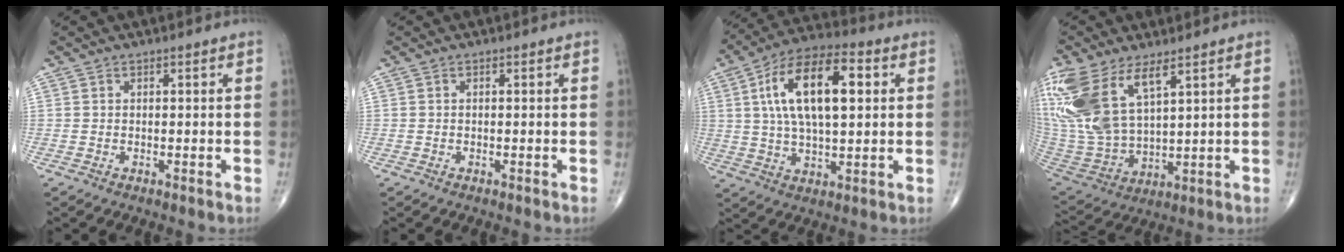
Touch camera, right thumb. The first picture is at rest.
{"total": 0.0}
{"total": 17.7, "force": [4.1, 8.0, 15.3], "torque": [-0.259, 0.016, 0.067]}
{"total": 19.1, "force": [9.4, 8.7, 14.1], "torque": [-0.316, -0.029, 0.201]}